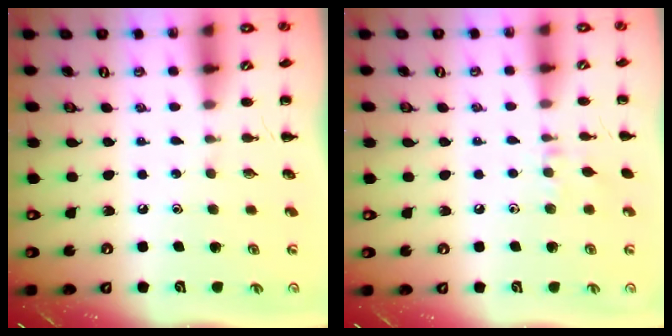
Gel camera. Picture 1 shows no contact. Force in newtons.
{"total": 6.4, "press": 6.1, "slide": 1.8}